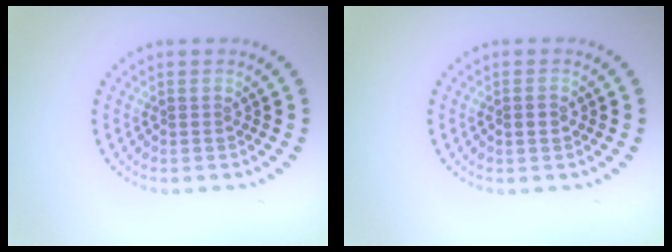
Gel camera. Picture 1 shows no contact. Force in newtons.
{"total": 1.0, "press": 0.9, "slide": 0.3}